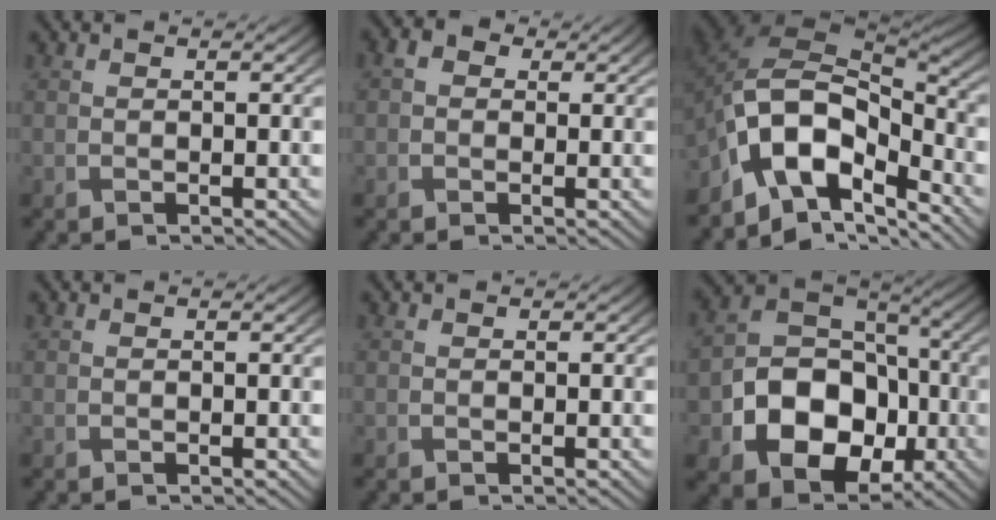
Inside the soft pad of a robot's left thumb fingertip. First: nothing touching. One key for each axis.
{"total": 2.1, "fx": 0.2, "fy": 1.9, "fz": 0.9, "tx": -0.022, "ty": 0.006, "tz": -0.004}
{"total": 13.5, "fx": -6.0, "fy": 7.5, "fz": 9.4, "tx": -0.180, "ty": -0.014, "tz": -0.118}
{"total": 0.0}
{"total": 0.0}
{"total": 13.5, "fx": -4.2, "fy": 10.1, "fz": 8.0, "tx": -0.157, "ty": -0.031, "tz": -0.078}